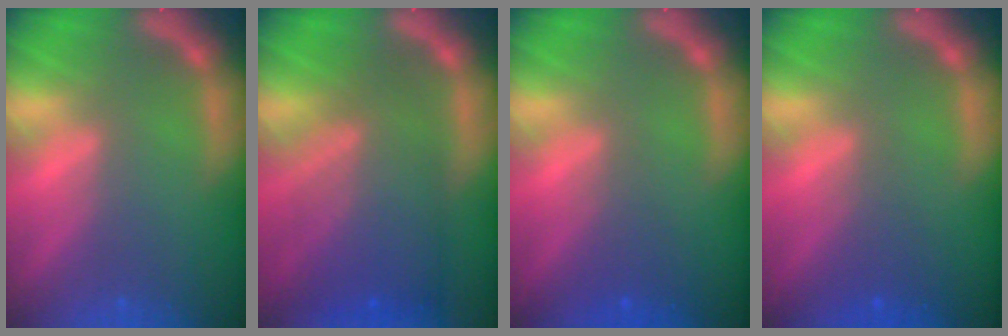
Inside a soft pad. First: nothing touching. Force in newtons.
{"total": 8.1}
{"total": 1.9}
{"total": 1.9}